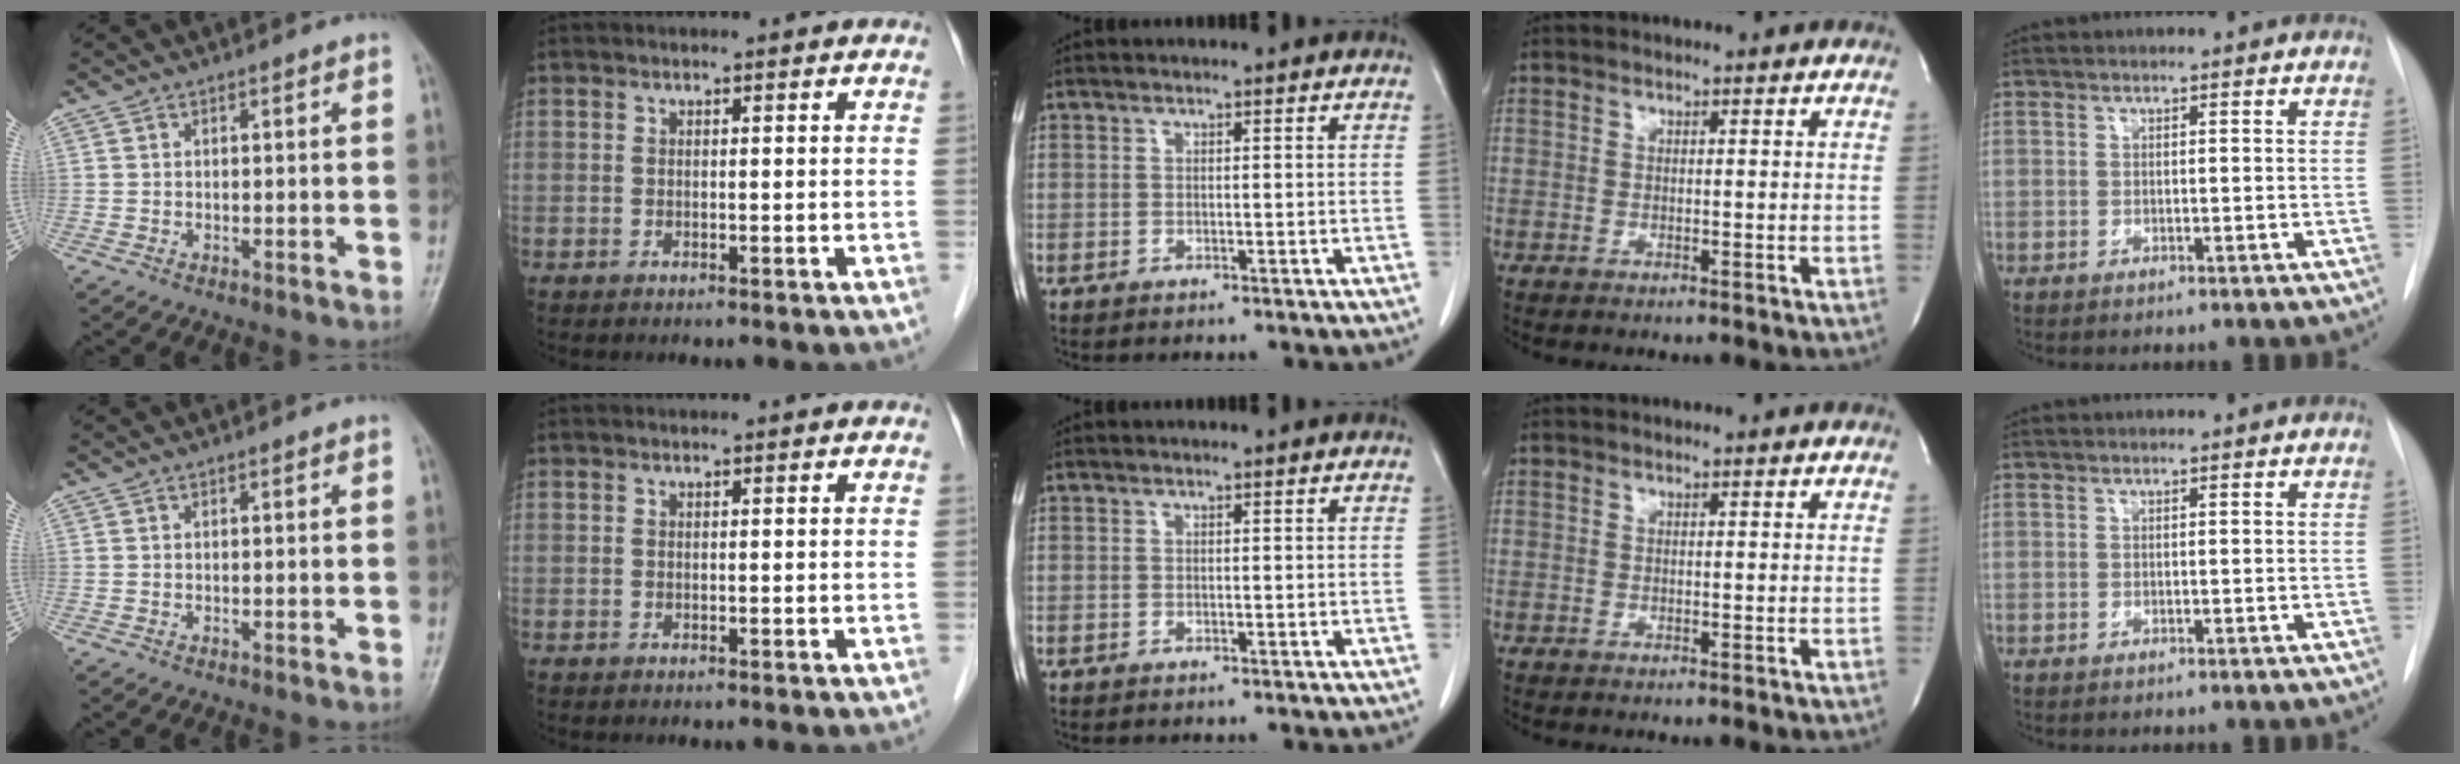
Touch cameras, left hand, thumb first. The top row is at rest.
{}